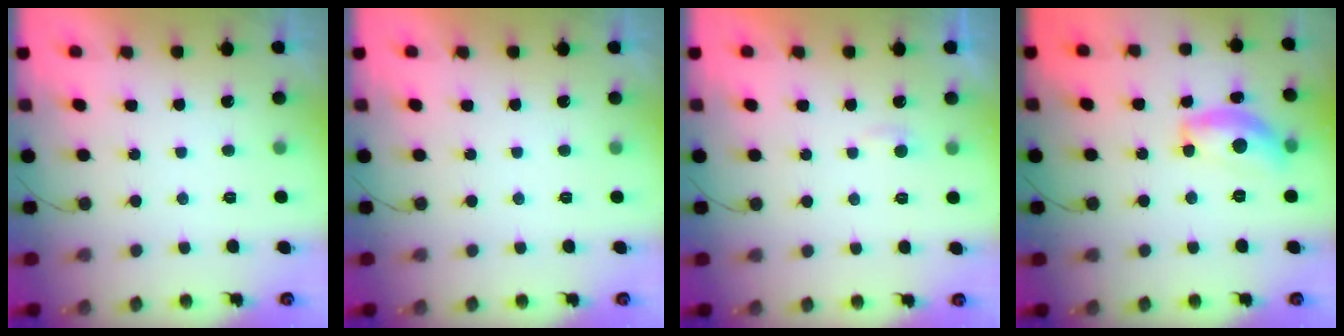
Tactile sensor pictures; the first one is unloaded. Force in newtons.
{"total": 0.0}
{"total": 2.2, "press": 2.2, "slide": 0.2}
{"total": 13.3, "press": 13.3, "slide": 0.6}